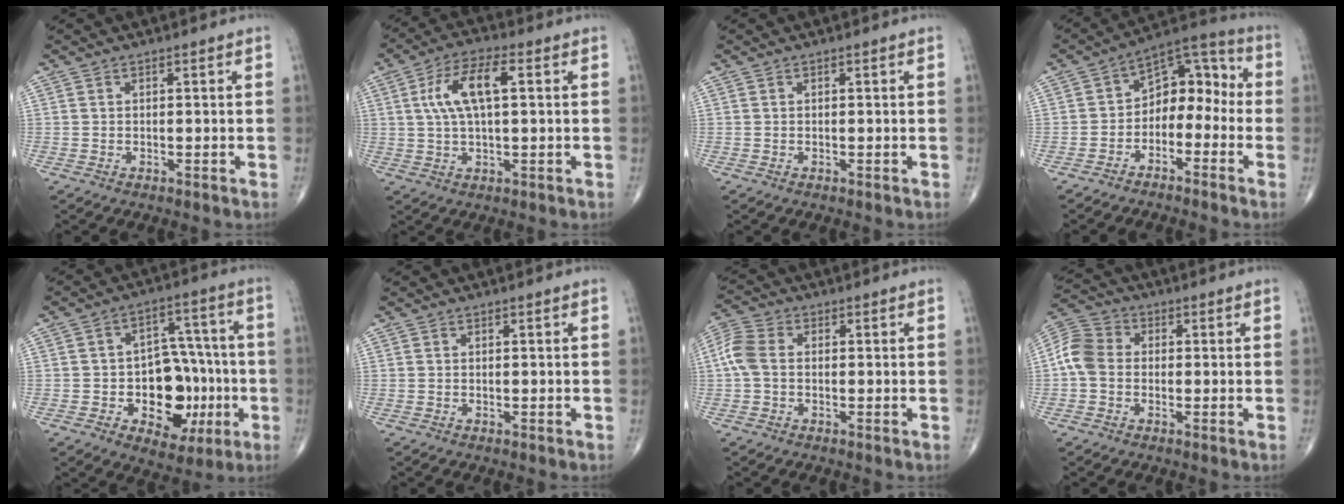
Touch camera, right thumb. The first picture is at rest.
{"total": 9.7, "force": [2.1, 3.7, 8.7], "torque": [-0.169, 0.023, 0.036]}
{"total": 0.0}
{"total": 10.6, "force": [-2.8, 7.3, 7.1], "torque": [-0.062, 0.068, -0.060]}
{"total": 16.2, "force": [-3.8, 10.8, 11.4], "torque": [-0.103, 0.039, -0.045]}
{"total": 0.0}
{"total": 6.2, "force": [-0.2, 4.2, 4.5], "torque": [-0.105, 0.016, -0.015]}
{"total": 7.1, "force": [-0.7, 5.7, 4.2], "torque": [-0.074, 0.022, -0.029]}